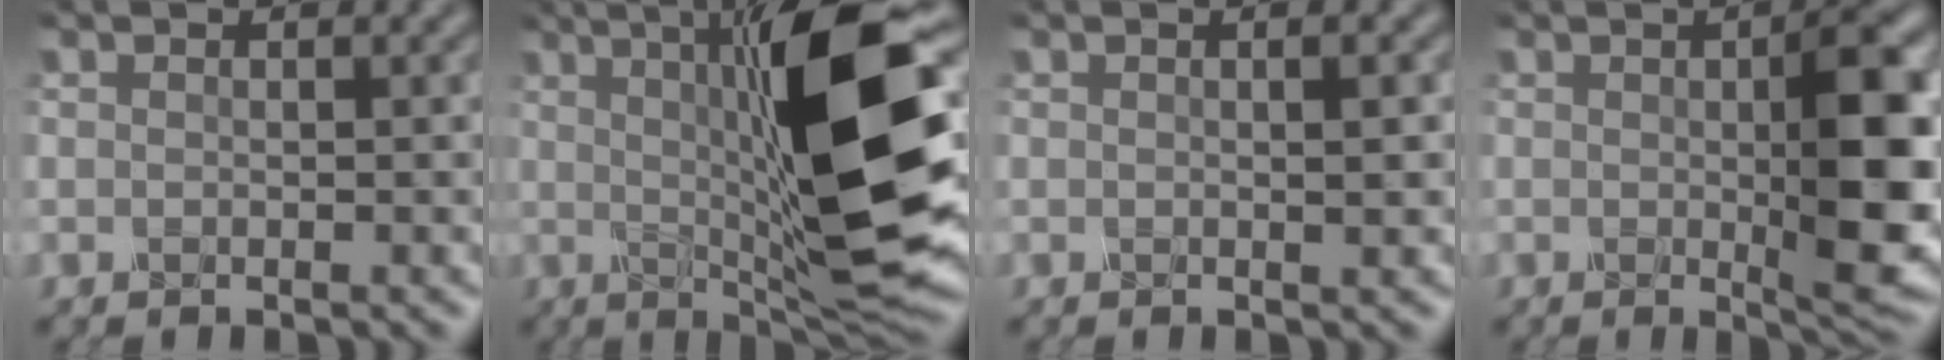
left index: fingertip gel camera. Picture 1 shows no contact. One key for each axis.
{"total": 13.4, "fx": 1.4, "fy": 2.3, "fz": 13.1, "tx": -0.192, "ty": 0.004, "tz": 0.028}
{"total": 1.4, "fx": 0.2, "fy": 0.3, "fz": 1.4, "tx": -0.019, "ty": 0.004, "tz": 0.001}
{"total": 7.1, "fx": 0.2, "fy": 1.4, "fz": 7.0, "tx": -0.091, "ty": -0.002, "tz": 0.005}